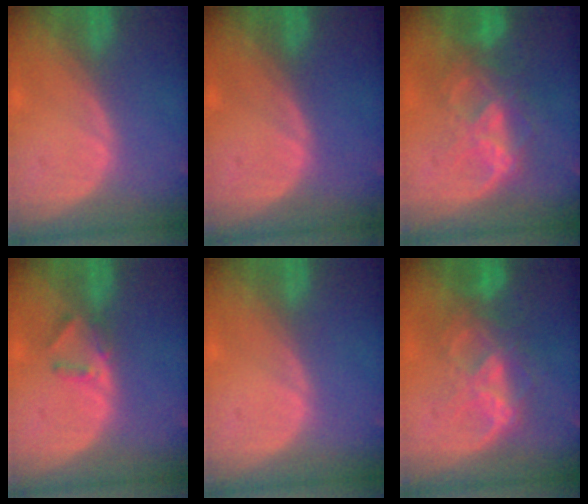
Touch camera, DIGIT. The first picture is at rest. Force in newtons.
{"total": 0.0}
{"total": 8.2, "press": 7.3, "slide": 3.7}
{"total": 2.5, "press": 2.3, "slide": 1.0}
{"total": 0.0}
{"total": 8.2, "press": 7.3, "slide": 3.7}